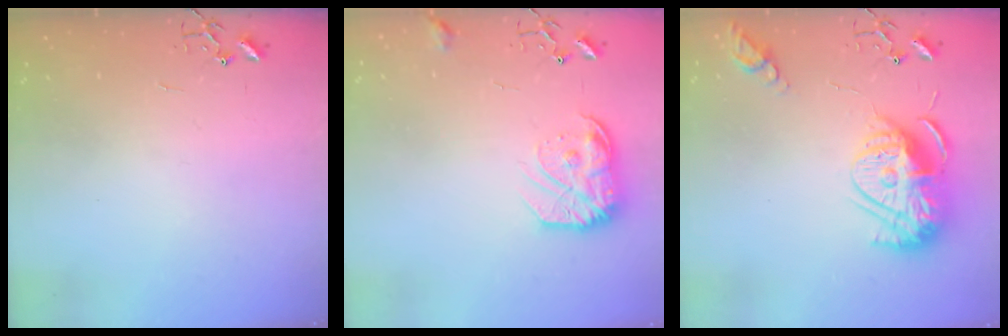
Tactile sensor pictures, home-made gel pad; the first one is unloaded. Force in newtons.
{"total": 13.6, "press": 13.6, "slide": 1.0}
{"total": 15.2, "press": 15.1, "slide": 1.4}